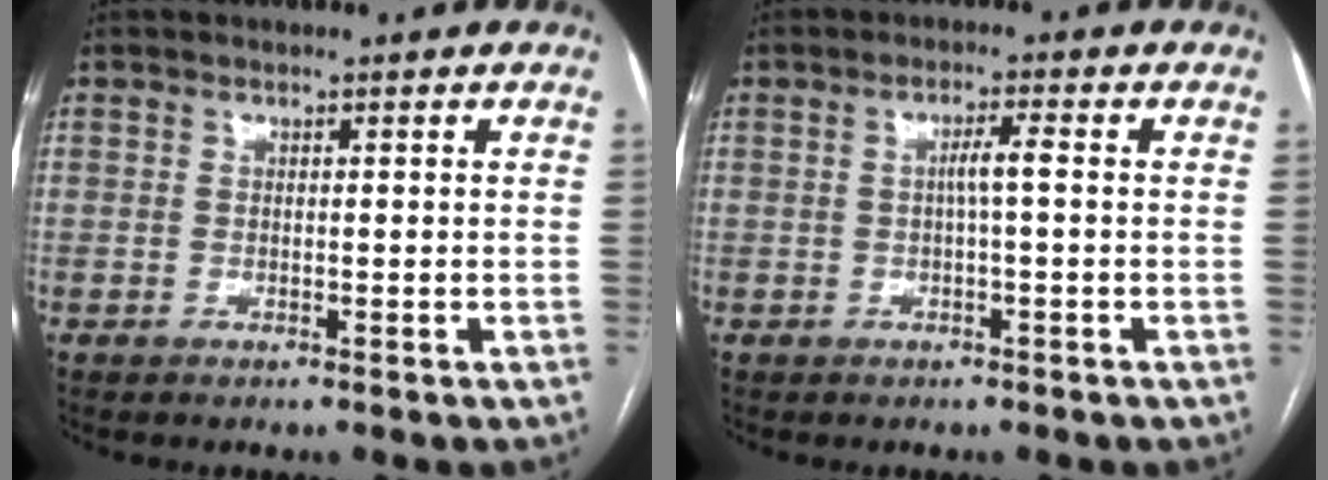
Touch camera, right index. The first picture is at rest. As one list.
[{"total": 2.4, "force": [-0.1, 0.0, 2.4], "torque": [-0.041, 0.004, -0.001]}]